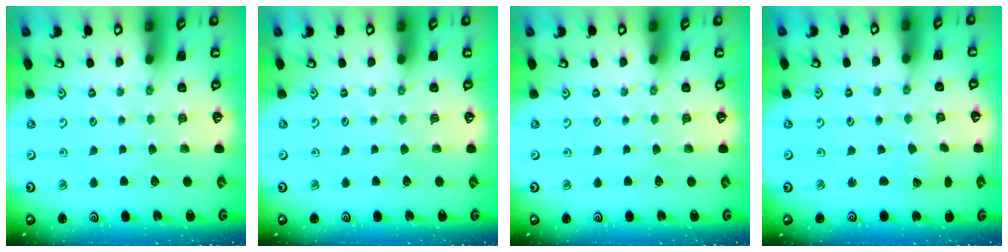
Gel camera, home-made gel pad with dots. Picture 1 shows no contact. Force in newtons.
{"total": 0.0}
{"total": 0.0}
{"total": 2.1, "press": 2.1, "slide": 0.1}